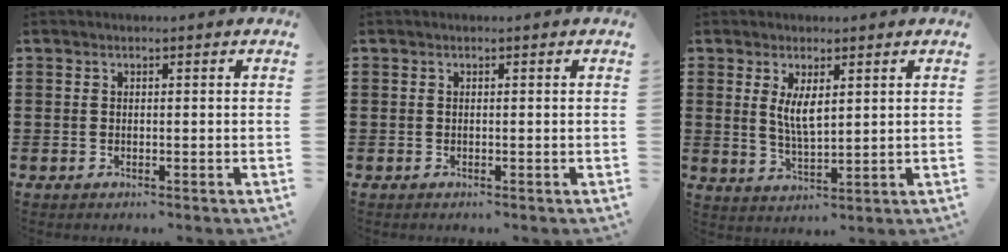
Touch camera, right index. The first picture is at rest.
{"total": 0.0}
{"total": 4.4, "force": [1.3, 1.6, 3.9], "torque": [-0.080, 0.002, 0.024]}